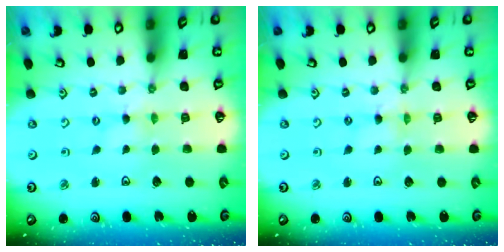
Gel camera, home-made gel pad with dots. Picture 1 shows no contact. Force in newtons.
{"total": 0.0}